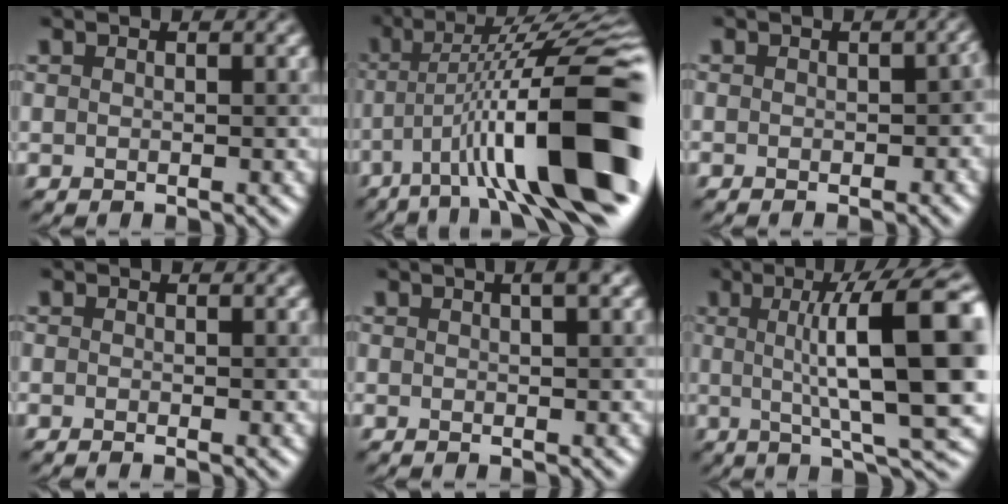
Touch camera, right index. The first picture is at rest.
{"total": 15.5, "force": [-4.3, 4.0, 14.4], "torque": [-0.213, 0.015, -0.061]}
{"total": 2.5, "force": [-1.1, 1.1, 2.0], "torque": [-0.011, 0.001, 0.000]}
{"total": 0.9, "force": [-0.7, 0.2, 0.4], "torque": [0.007, -0.007, -0.013]}
{"total": 1.9, "force": [0.2, 0.5, 1.8], "torque": [-0.014, 0.004, -0.007]}
{"total": 14.1, "force": [2.0, 3.0, 13.6], "torque": [-0.154, 0.010, 0.038]}